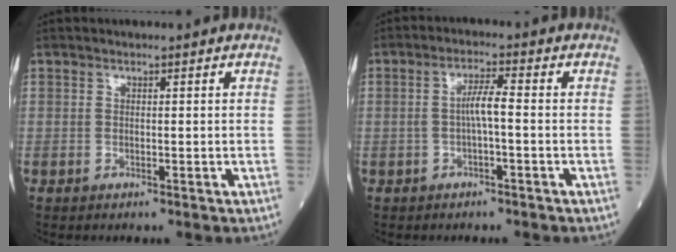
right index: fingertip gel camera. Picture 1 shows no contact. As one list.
[{"total": 3.6, "force": [-0.4, 0.4, 3.6], "torque": [-0.064, 0.010, -0.006]}]